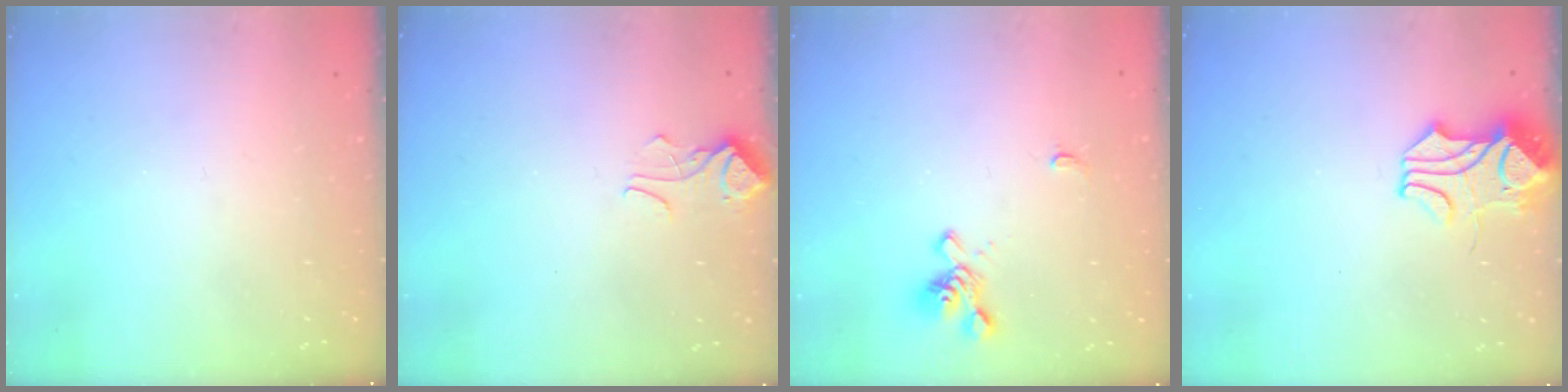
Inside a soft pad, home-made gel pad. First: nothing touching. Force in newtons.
{"total": 2.4, "press": 2.4, "slide": 0.5}
{"total": 1.2, "press": 0.2, "slide": 1.2}
{"total": 2.9, "press": 2.9, "slide": 0.6}